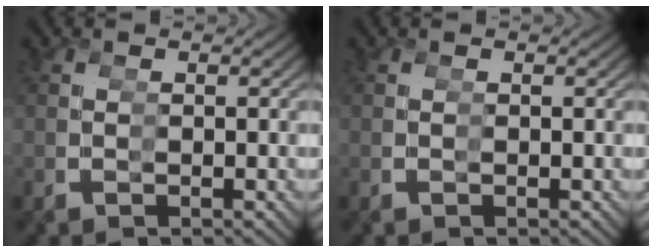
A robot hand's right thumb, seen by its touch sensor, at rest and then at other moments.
{"total": 0.0}